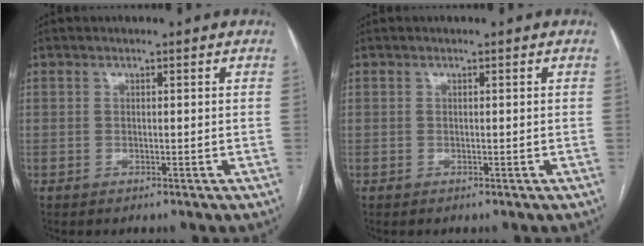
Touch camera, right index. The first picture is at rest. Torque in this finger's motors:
{"motor_torque": [0.00, 0.00, 0.01, 0.00]}